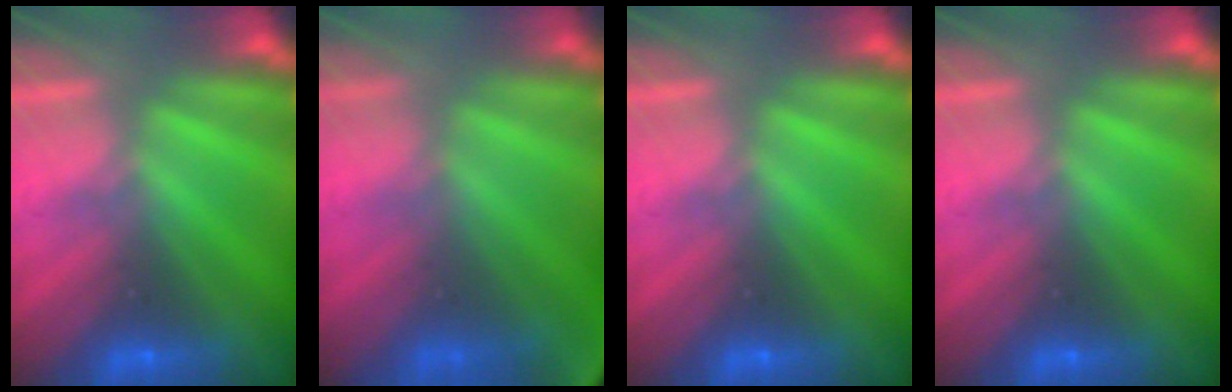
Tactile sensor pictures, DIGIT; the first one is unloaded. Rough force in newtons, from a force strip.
{"total": 9.2}
{"total": 0.0}
{"total": 0.0}